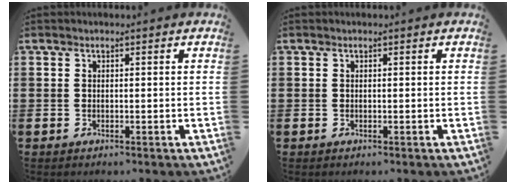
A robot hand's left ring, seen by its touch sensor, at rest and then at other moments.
{"total": 0.0}